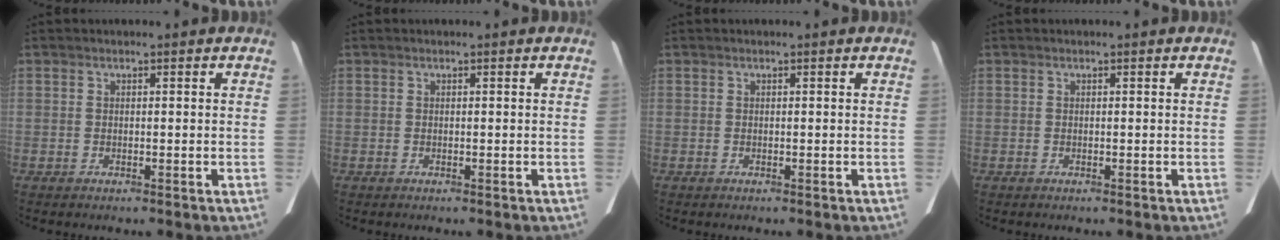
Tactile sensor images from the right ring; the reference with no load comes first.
{"total": 0.0}
{"total": 0.0}
{"total": 0.0}